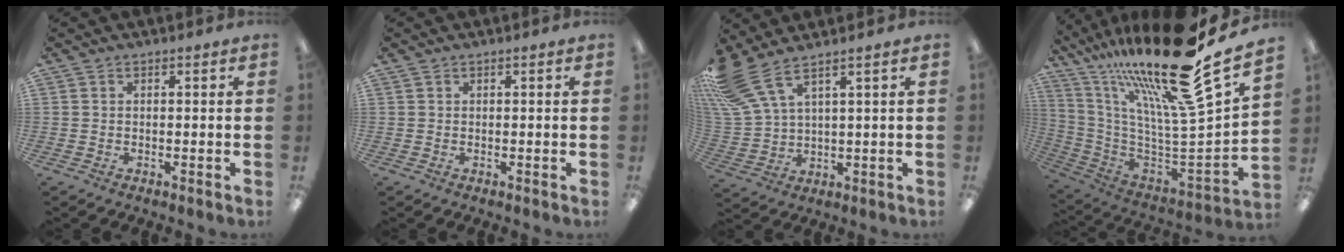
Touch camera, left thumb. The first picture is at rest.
{"total": 0.0}
{"total": 11.4, "force": [7.3, 4.2, 7.7], "torque": [-0.173, -0.029, 0.141]}
{"total": 24.5, "force": [19.1, 1.5, 15.3], "torque": [-0.232, -0.166, 0.301]}